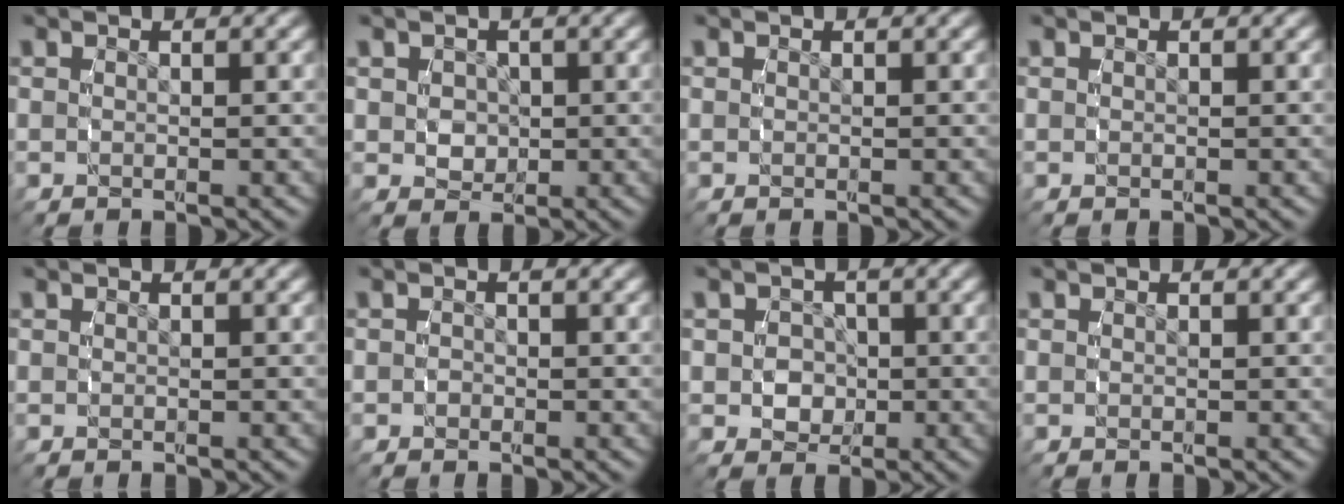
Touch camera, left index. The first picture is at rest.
{"total": 2.7, "force": [0.2, 2.4, 1.2], "torque": [-0.018, -0.006, 0.007]}
{"total": 0.0}
{"total": 0.0}
{"total": 0.0}
{"total": 0.6, "force": [-0.5, 0.3, -0.2], "torque": [0.000, 0.000, -0.012]}
{"total": 4.0, "force": [-0.4, 3.7, 1.3], "torque": [-0.018, -0.009, -0.007]}
{"total": 0.0}